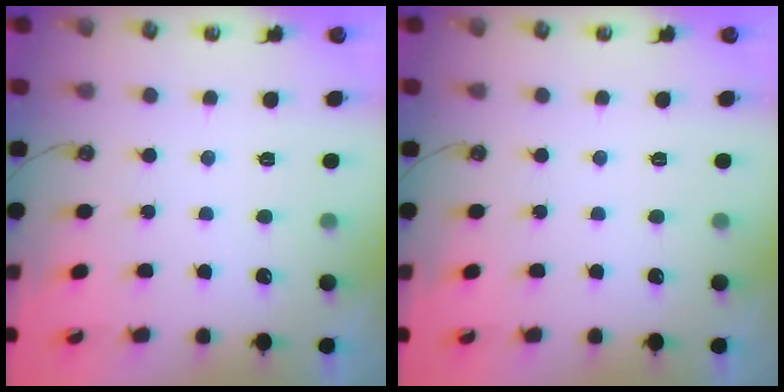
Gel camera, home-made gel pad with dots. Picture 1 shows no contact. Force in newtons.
{"total": 0.0}